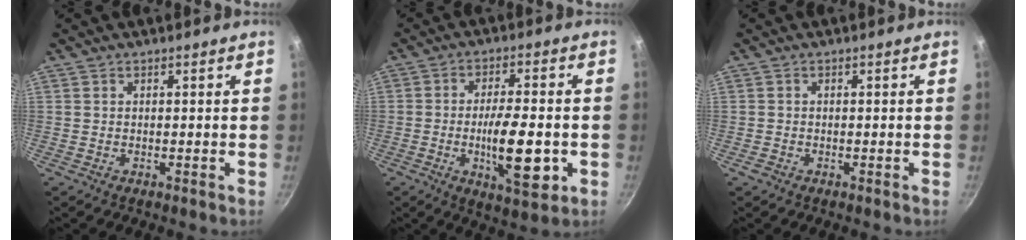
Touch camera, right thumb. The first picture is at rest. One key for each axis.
{"total": 12.7, "fx": -2.9, "fy": 4.5, "fz": 11.5, "tx": -0.173, "ty": 0.007, "tz": -0.042}
{"total": 1.1, "fx": -0.7, "fy": 0.8, "fz": 0.4, "tx": -0.008, "ty": 0.002, "tz": -0.012}